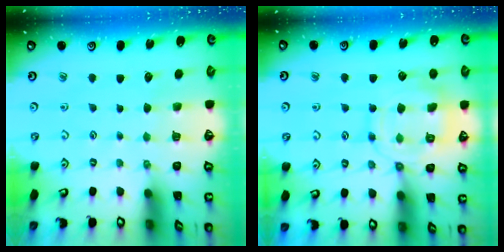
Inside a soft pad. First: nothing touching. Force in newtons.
{"total": 11.6, "press": 11.5, "slide": 0.9}